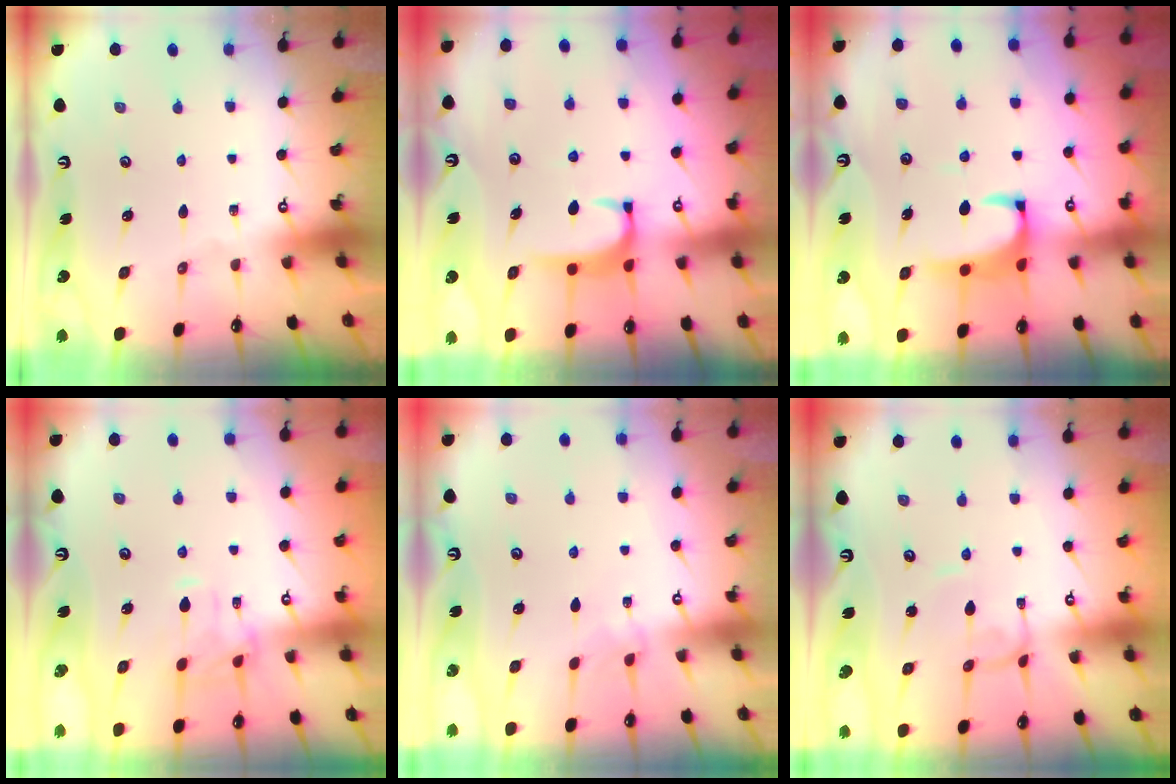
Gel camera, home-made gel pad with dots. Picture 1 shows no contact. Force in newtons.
{"total": 2.0, "press": 1.9, "slide": 0.6}
{"total": 2.3, "press": 2.1, "slide": 0.9}
{"total": 2.8, "press": 2.5, "slide": 1.3}
{"total": 2.8, "press": 2.8, "slide": 0.3}
{"total": 2.2, "press": 2.2, "slide": 0.1}